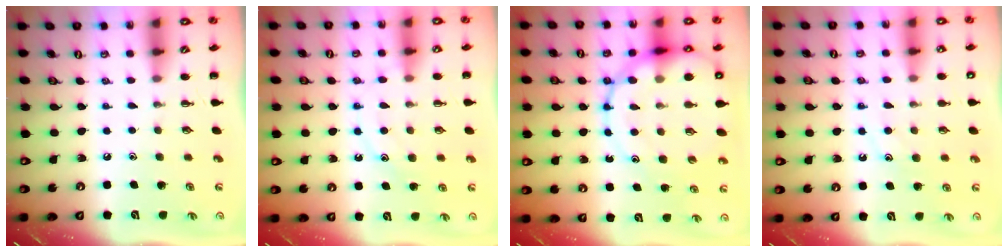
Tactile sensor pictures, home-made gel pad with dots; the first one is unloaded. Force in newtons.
{"total": 12.5, "press": 12.5, "slide": 0.9}
{"total": 20.6, "press": 20.3, "slide": 3.6}
{"total": 10.1, "press": 10.1, "slide": 0.8}